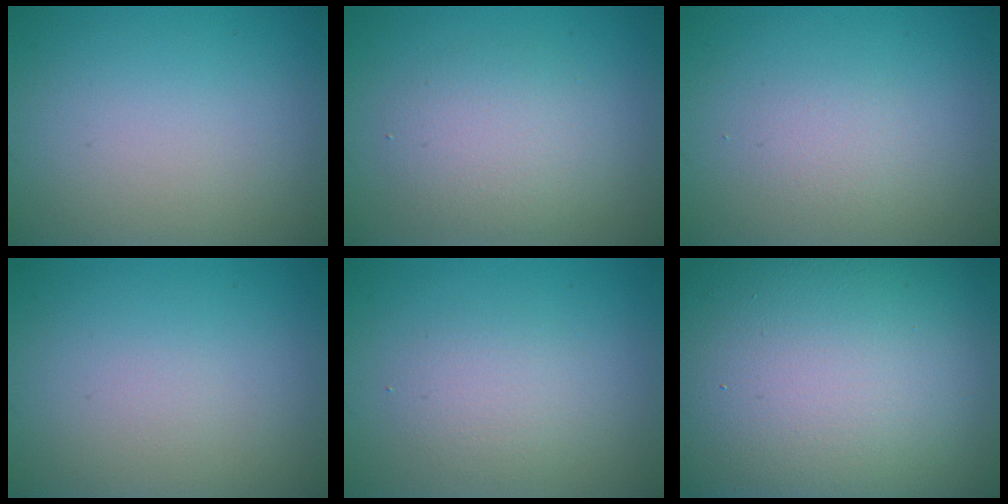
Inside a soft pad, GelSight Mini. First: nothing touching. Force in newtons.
{"total": 3.2, "press": 3.2, "slide": 0.1}
{"total": 1.3, "press": 1.3, "slide": 0.1}
{"total": 0.0}
{"total": 1.9, "press": 1.9, "slide": 0.0}
{"total": 25.4, "press": 25.4, "slide": 1.6}